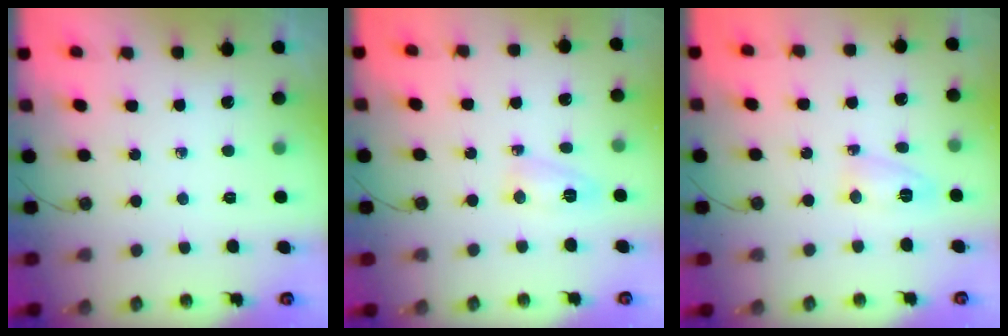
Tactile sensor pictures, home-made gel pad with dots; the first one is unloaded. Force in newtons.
{"total": 3.8, "press": 3.6, "slide": 1.0}
{"total": 3.7, "press": 3.3, "slide": 1.7}